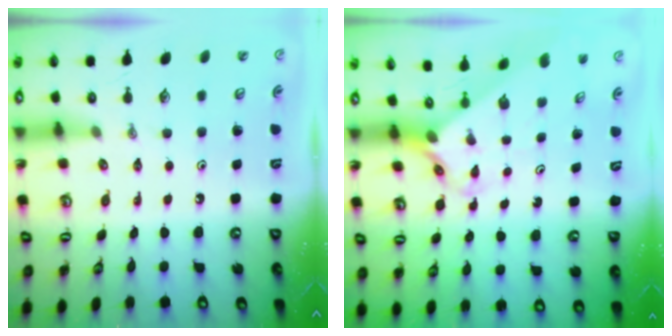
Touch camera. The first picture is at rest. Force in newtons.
{"total": 2.5, "press": 2.5, "slide": 0.3}